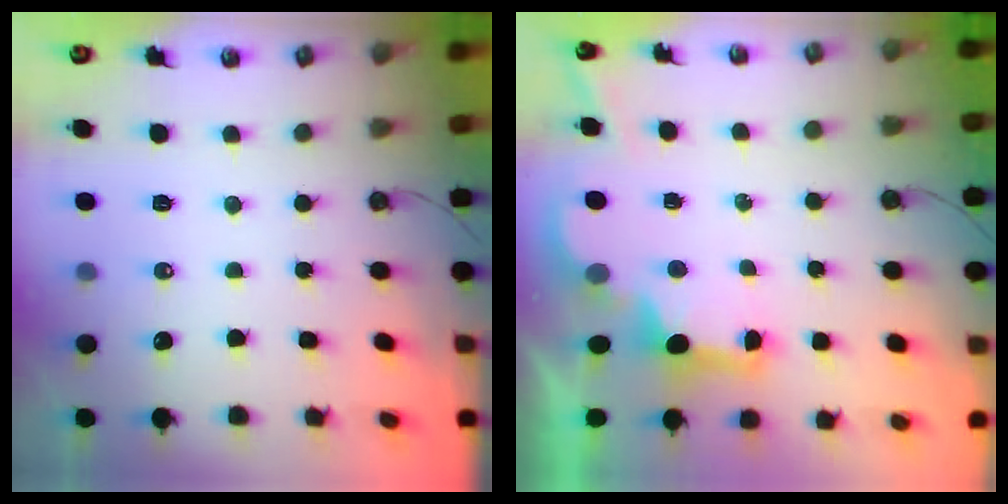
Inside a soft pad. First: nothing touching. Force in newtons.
{"total": 2.7, "press": 2.6, "slide": 0.9}